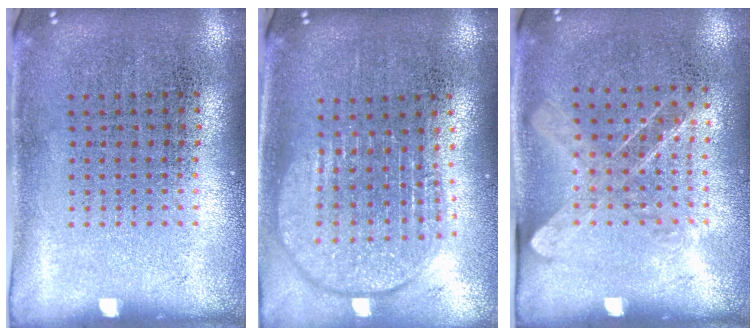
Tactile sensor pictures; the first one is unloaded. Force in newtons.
{"total": 2.0, "press": 1.6, "slide": 1.2}
{"total": 1.3, "press": 1.0, "slide": 0.7}